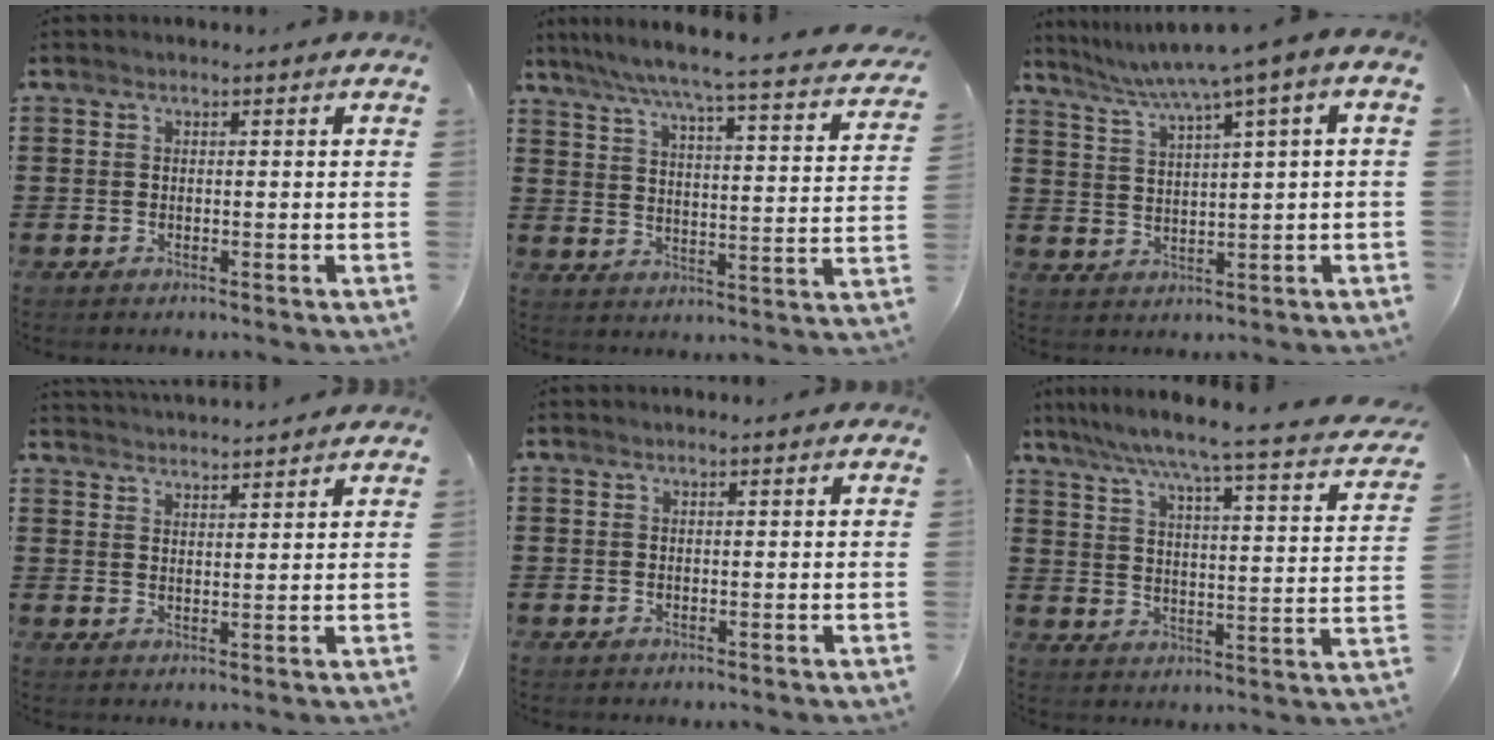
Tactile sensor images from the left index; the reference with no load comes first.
{"total": 5.6, "force": [4.6, -0.8, 3.0], "torque": [-0.079, -0.045, 0.068]}
{"total": 4.9, "force": [2.8, -0.2, 4.0], "torque": [-0.087, -0.016, 0.040]}
{"total": 2.9, "force": [2.8, -0.4, -0.4], "torque": [-0.002, -0.013, 0.053]}
{"total": 0.0}
{"total": 5.5, "force": [4.5, -0.9, 3.2], "torque": [-0.082, -0.044, 0.063]}